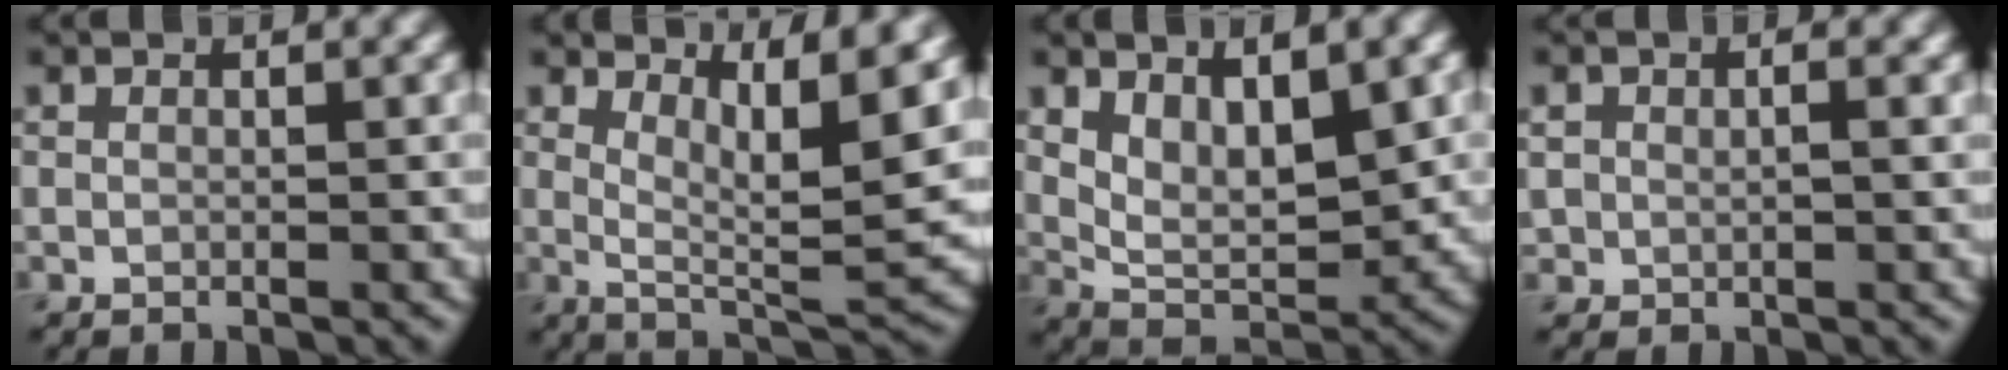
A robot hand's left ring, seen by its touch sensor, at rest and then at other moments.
{"total": 6.8, "force": [3.0, 1.7, 5.9], "torque": [-0.089, -0.017, 0.056]}
{"total": 6.0, "force": [1.8, 3.1, 4.8], "torque": [-0.087, -0.012, 0.038]}
{"total": 2.1, "force": [0.5, 1.5, 1.3], "torque": [-0.026, -0.003, 0.014]}